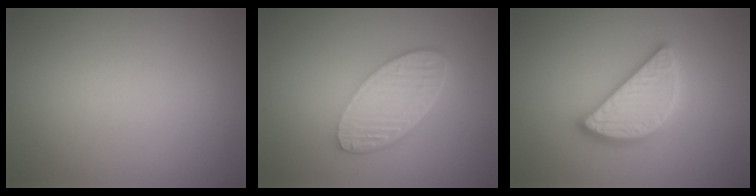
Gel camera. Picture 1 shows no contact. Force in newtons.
{"total": 5.9, "press": 4.2, "slide": 4.1}
{"total": 4.1, "press": 4.1, "slide": 0.3}